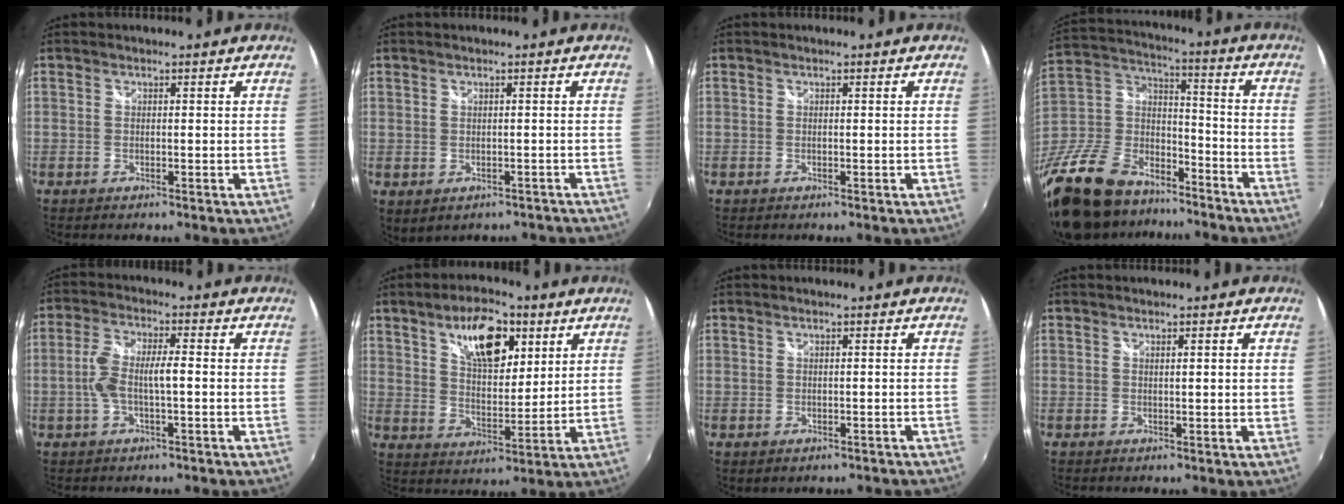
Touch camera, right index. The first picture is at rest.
{"total": 4.3, "force": [-2.4, 2.7, 2.3], "torque": [-0.041, -0.011, -0.021]}
{"total": 0.0}
{"total": 29.7, "force": [-19.8, 16.8, 14.5], "torque": [-0.356, 0.017, -0.314]}
{"total": 6.5, "force": [-0.8, 2.0, 6.2], "torque": [-0.125, 0.010, -0.010]}
{"total": 12.8, "force": [6.6, 5.9, 9.2], "torque": [-0.146, 0.013, 0.114]}
{"total": 0.8, "force": [0.0, 0.7, 0.4], "torque": [-0.005, -0.001, 0.002]}
{"total": 1.5, "force": [0.7, 0.2, 1.3], "torque": [-0.016, 0.003, 0.012]}